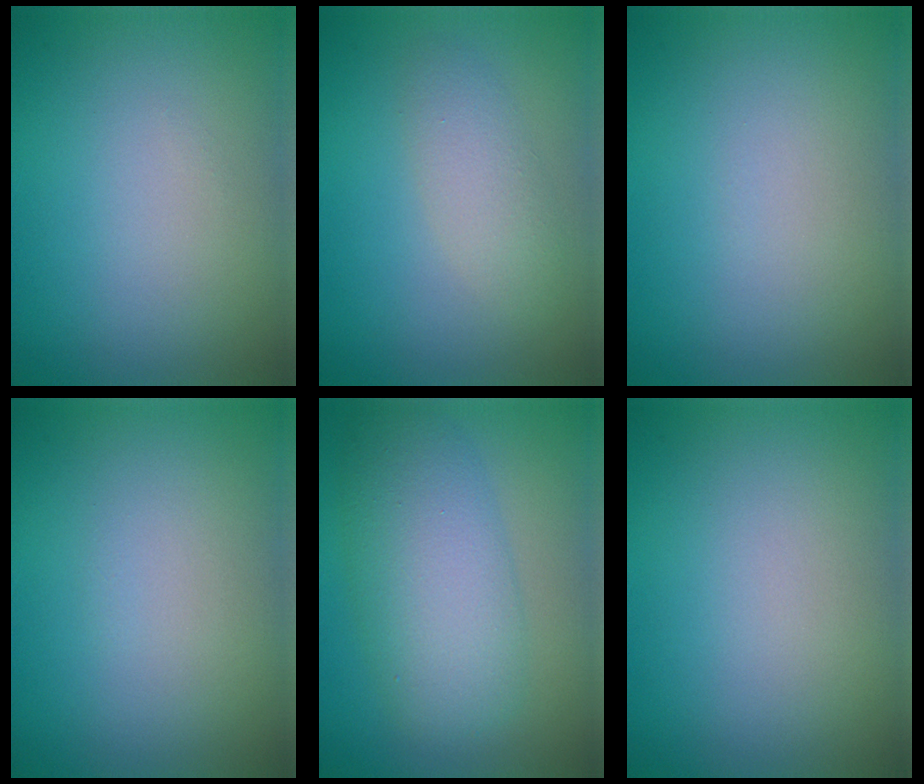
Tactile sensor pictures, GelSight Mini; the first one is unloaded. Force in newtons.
{"total": 2.4, "press": 2.4, "slide": 0.2}
{"total": 0.0}
{"total": 0.0}
{"total": 6.8, "press": 6.8, "slide": 0.3}
{"total": 0.0}